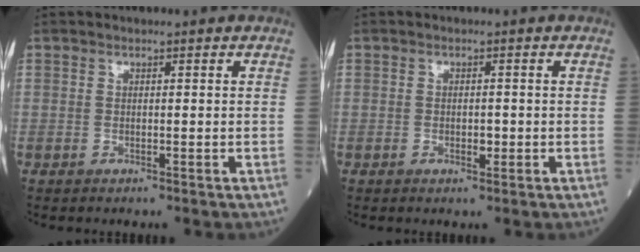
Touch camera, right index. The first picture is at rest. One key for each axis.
{"total": 1.5, "fx": -0.4, "fy": 0.8, "fz": 1.2, "tx": -0.016, "ty": 0.001, "tz": -0.006}